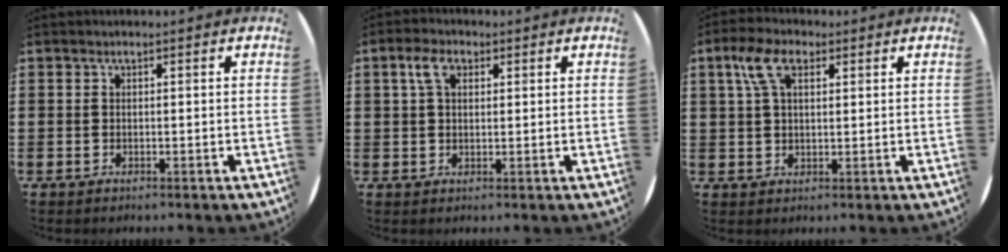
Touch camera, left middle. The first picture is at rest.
{"total": 3.5, "force": [1.8, 1.9, 2.3], "torque": [-0.053, 0.010, 0.033]}
{"total": 5.5, "force": [2.9, 2.8, 3.8], "torque": [-0.084, 0.012, 0.051]}